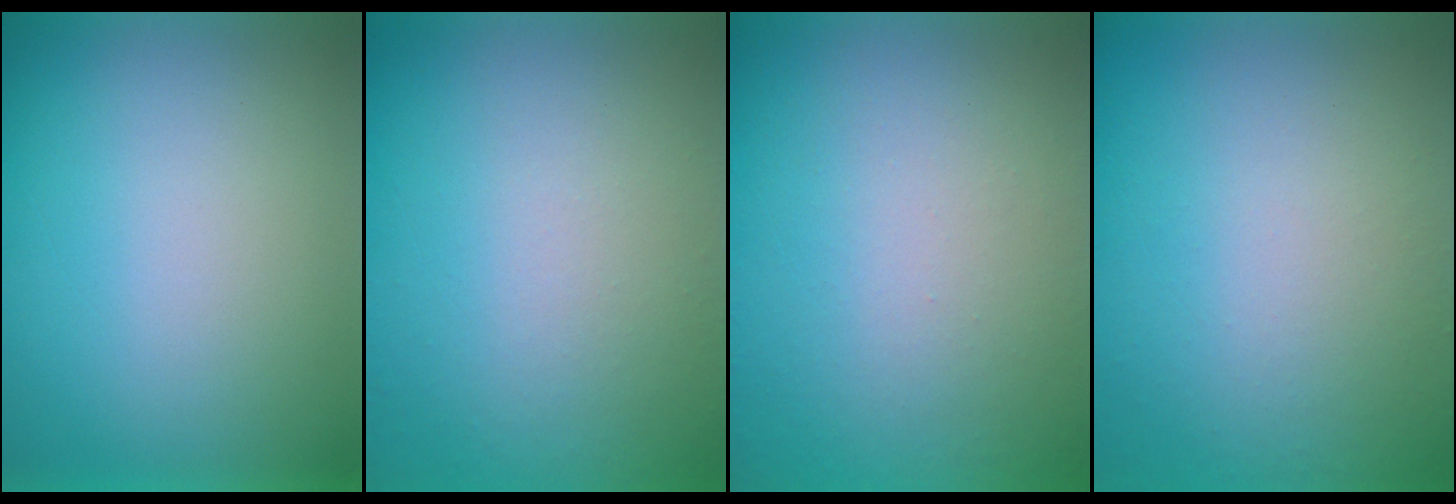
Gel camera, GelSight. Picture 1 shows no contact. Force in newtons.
{"total": 4.7}
{"total": 7.6}
{"total": 5.1}